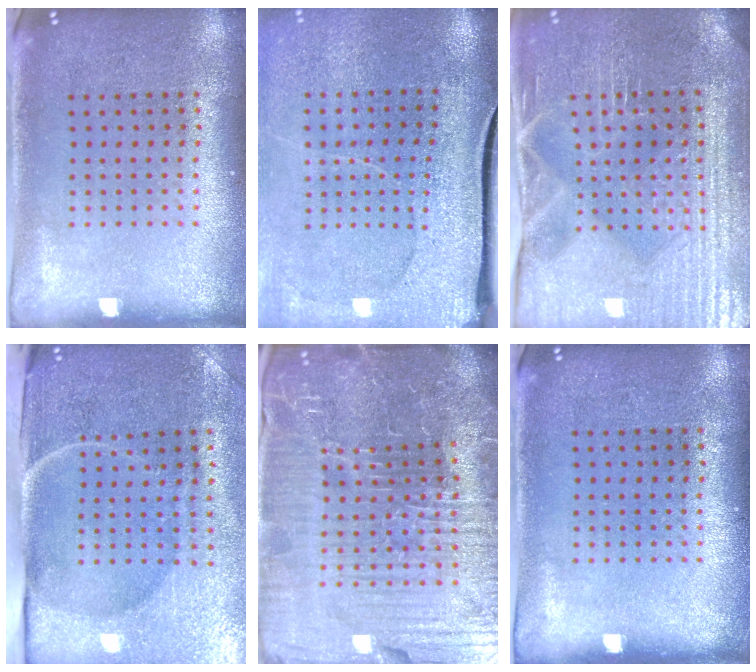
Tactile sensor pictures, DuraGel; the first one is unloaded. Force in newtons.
{"total": 3.8, "press": 3.1, "slide": 2.1}
{"total": 4.3, "press": 4.2, "slide": 1.1}
{"total": 4.9, "press": 4.0, "slide": 2.8}
{"total": 7.4, "press": 6.6, "slide": 3.4}
{"total": 0.0}